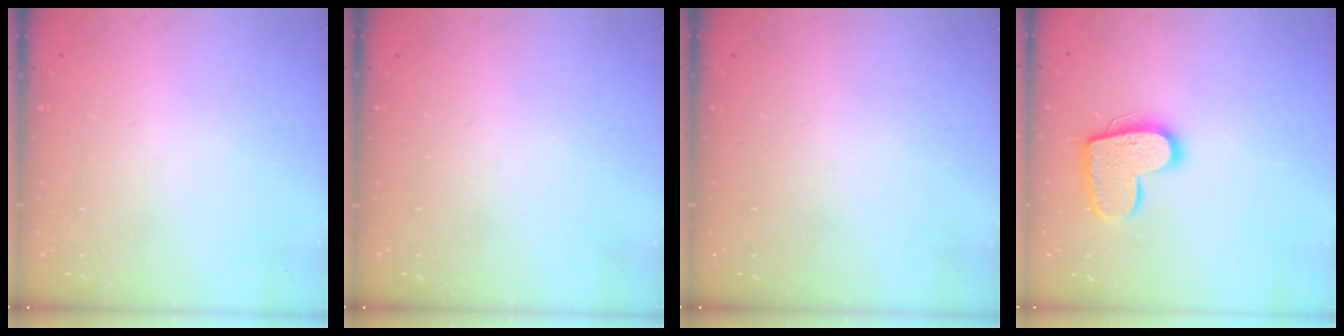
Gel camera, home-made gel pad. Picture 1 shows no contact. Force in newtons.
{"total": 0.0}
{"total": 0.0}
{"total": 14.5, "press": 14.5, "slide": 0.9}